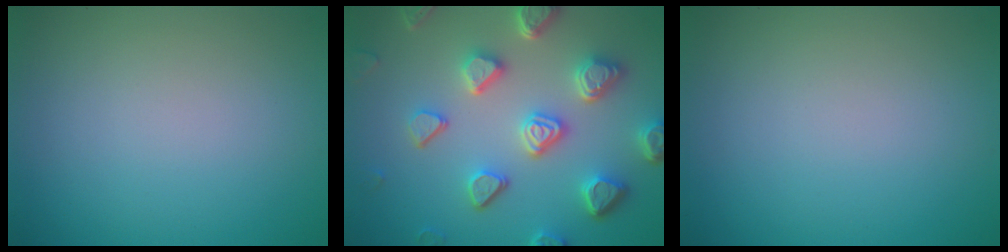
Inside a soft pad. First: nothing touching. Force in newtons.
{"total": 6.5, "press": 5.3, "slide": 3.8}
{"total": 0.0}